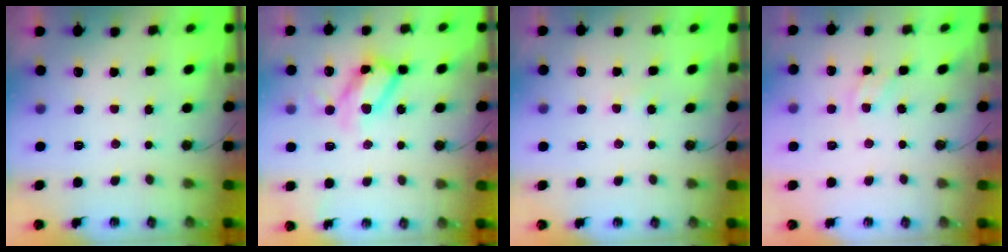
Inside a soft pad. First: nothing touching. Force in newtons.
{"total": 12.2, "press": 12.1, "slide": 1.2}
{"total": 1.9, "press": 1.9, "slide": 0.2}
{"total": 3.3, "press": 3.3, "slide": 0.1}